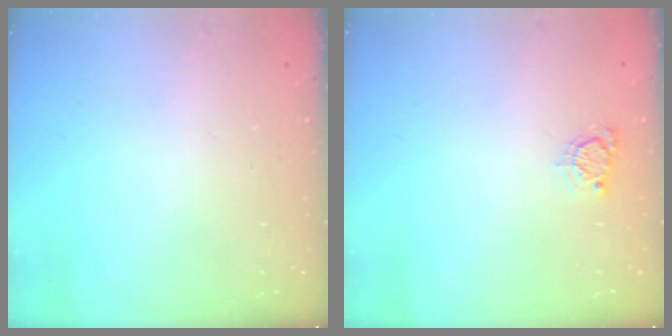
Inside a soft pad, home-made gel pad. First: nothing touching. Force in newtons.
{"total": 3.3, "press": 3.3, "slide": 0.4}